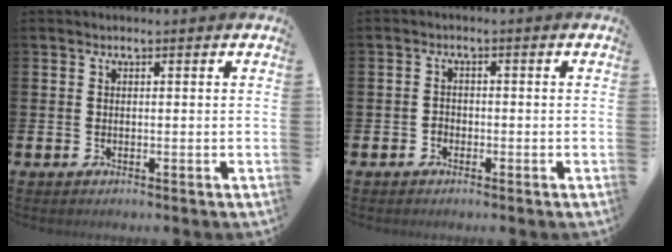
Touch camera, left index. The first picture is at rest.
{"total": 1.3, "force": [-0.7, 1.0, 0.3], "torque": [-0.001, 0.000, -0.017]}